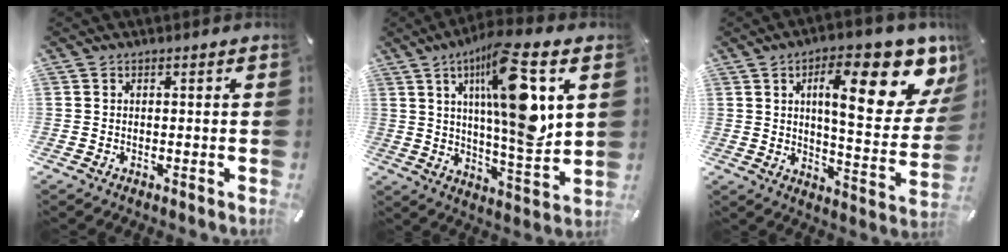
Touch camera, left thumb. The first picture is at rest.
{"total": 20.8, "force": [7.8, 5.8, 18.4], "torque": [-0.306, -0.041, 0.109]}
{"total": 20.6, "force": [9.5, 7.1, 16.8], "torque": [-0.238, -0.055, 0.143]}